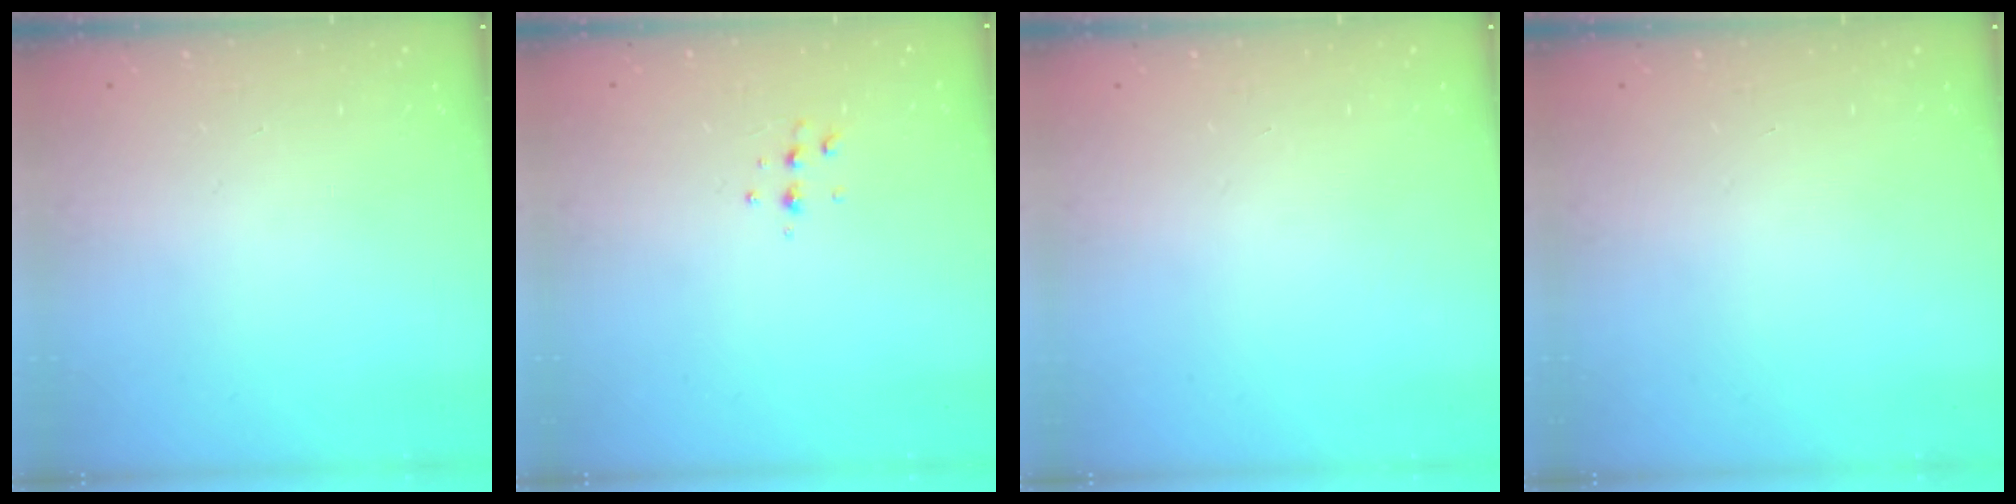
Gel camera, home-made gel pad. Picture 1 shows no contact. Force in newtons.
{"total": 4.7, "press": 4.6, "slide": 1.0}
{"total": 0.0}
{"total": 0.0}